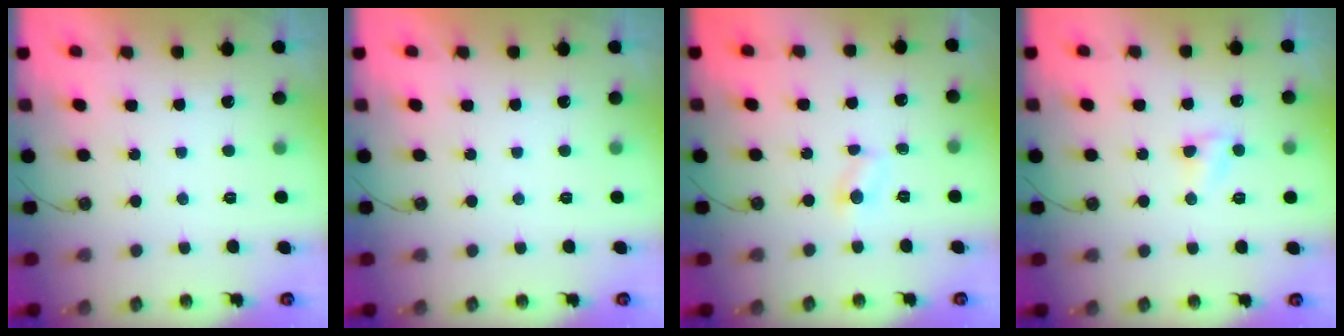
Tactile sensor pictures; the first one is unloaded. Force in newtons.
{"total": 0.0}
{"total": 3.9, "press": 3.9, "slide": 0.3}
{"total": 3.8, "press": 3.8, "slide": 0.5}